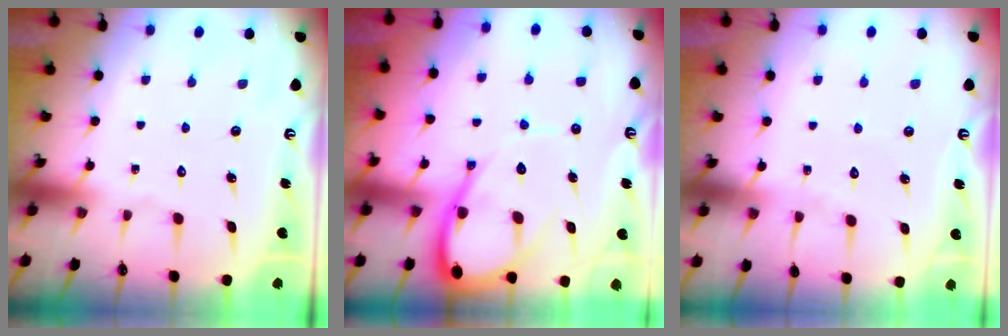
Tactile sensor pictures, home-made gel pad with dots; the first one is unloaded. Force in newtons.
{"total": 11.9, "press": 11.9, "slide": 1.3}
{"total": 3.5, "press": 3.5, "slide": 0.4}